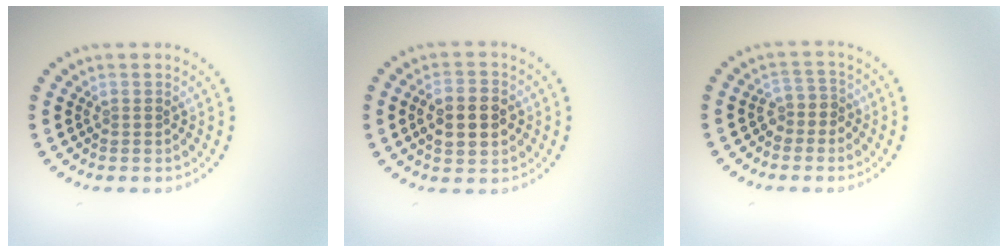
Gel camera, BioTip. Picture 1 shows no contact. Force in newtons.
{"total": 5.2, "press": 5.2, "slide": 0.2}
{"total": 1.9, "press": 1.5, "slide": 1.2}